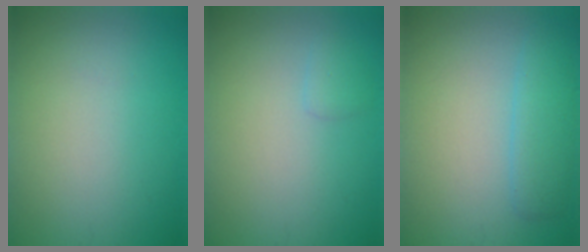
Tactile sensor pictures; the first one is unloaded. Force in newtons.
{"total": 0.8, "press": 0.8, "slide": 0.1}
{"total": 2.5, "press": 2.5, "slide": 0.2}